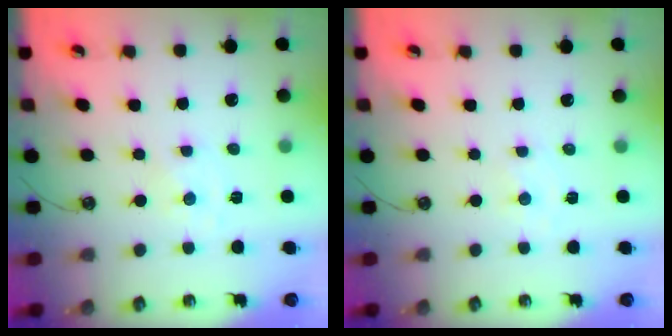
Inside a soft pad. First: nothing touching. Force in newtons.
{"total": 1.8, "press": 1.8, "slide": 0.3}